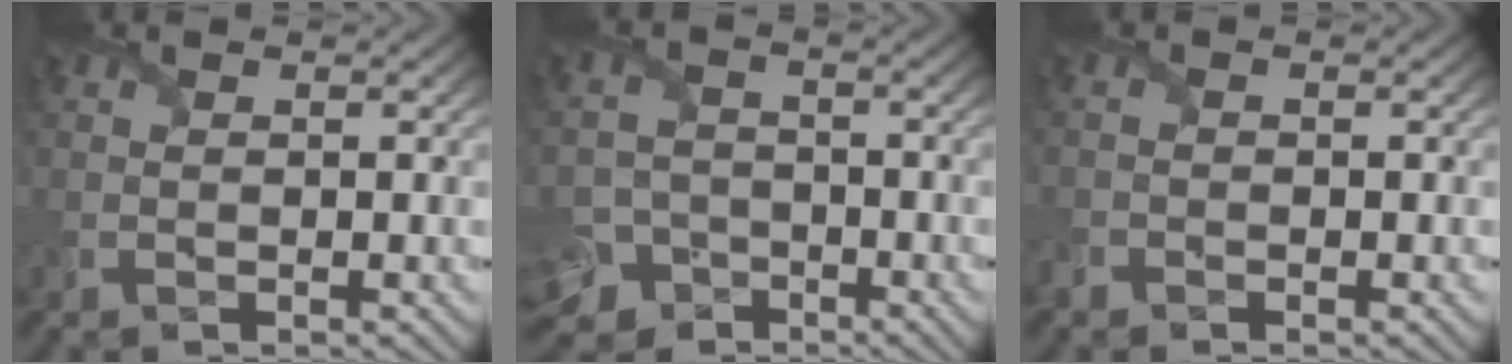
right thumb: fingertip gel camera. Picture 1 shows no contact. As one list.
[{"total": 7.5, "force": [-5.1, 5.3, 1.6], "torque": [-0.030, -0.020, -0.094]}, {"total": 1.1, "force": [-0.8, 0.6, 0.2], "torque": [-0.006, -0.001, -0.022]}]